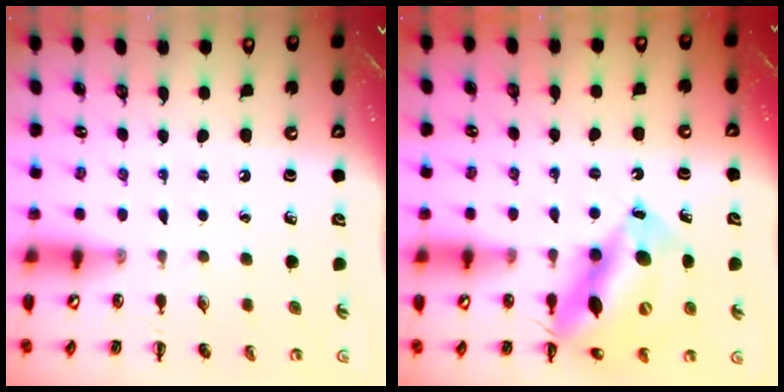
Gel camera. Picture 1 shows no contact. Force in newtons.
{"total": 16.2, "press": 15.8, "slide": 3.6}